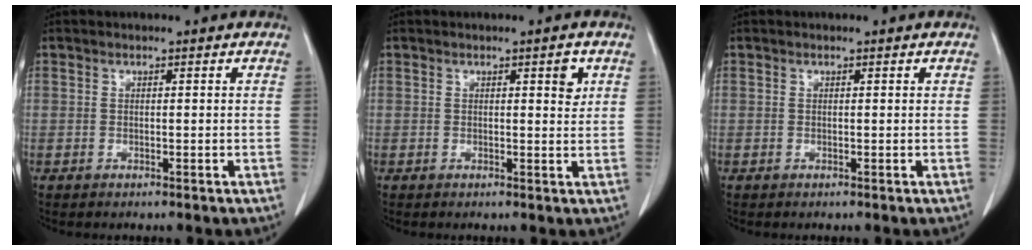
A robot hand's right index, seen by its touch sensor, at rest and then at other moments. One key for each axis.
{"total": 2.3, "fx": 1.0, "fy": 0.6, "fz": 1.9, "tx": -0.027, "ty": -0.004, "tz": 0.013}
{"total": 0.0}